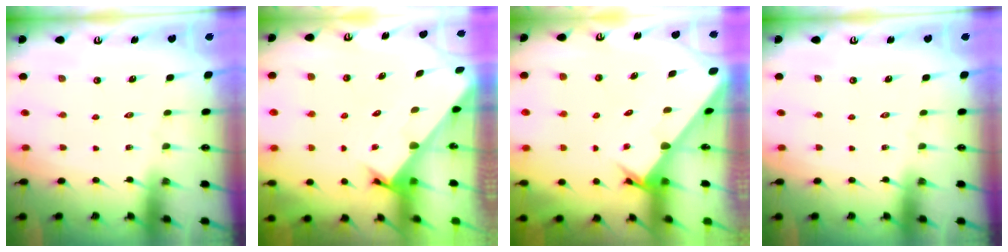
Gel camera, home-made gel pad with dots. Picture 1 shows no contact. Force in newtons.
{"total": 2.3, "press": 2.3, "slide": 0.2}
{"total": 2.8, "press": 2.8, "slide": 0.3}
{"total": 0.0}